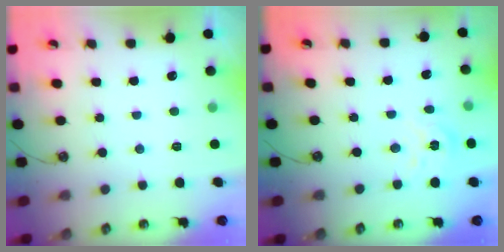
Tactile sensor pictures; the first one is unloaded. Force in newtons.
{"total": 7.0, "press": 6.9, "slide": 0.6}